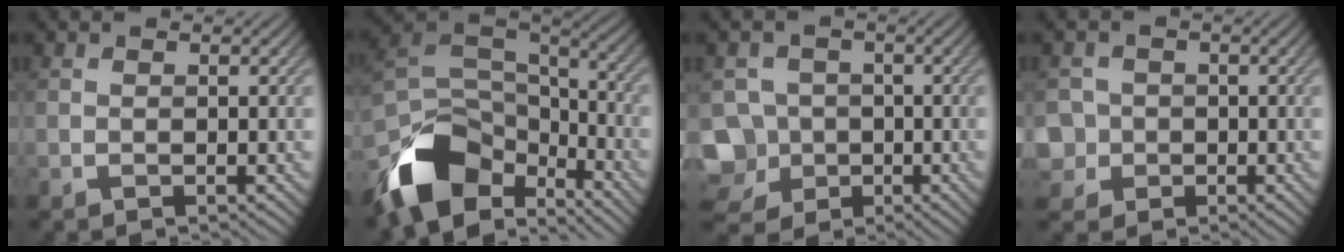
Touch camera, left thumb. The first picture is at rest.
{"total": 14.1, "force": [-8.2, 7.8, 8.4], "torque": [-0.206, -0.021, -0.145]}
{"total": 9.7, "force": [-3.8, 8.5, 2.6], "torque": [-0.089, -0.026, -0.082]}
{"total": 4.4, "force": [-0.8, 4.3, 0.7], "torque": [-0.027, 0.001, -0.038]}